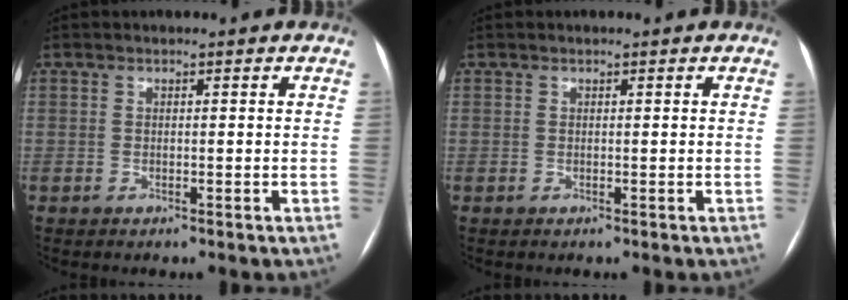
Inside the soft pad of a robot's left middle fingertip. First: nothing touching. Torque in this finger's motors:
{"motor_torque": [0.04, -0.04, -0.02, -0.01]}